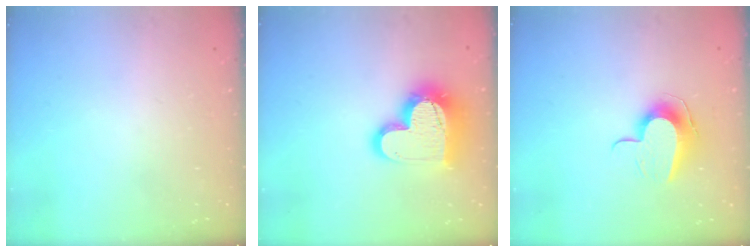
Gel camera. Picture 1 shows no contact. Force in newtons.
{"total": 17.1, "press": 17.0, "slide": 1.4}
{"total": 10.0, "press": 10.0, "slide": 1.2}